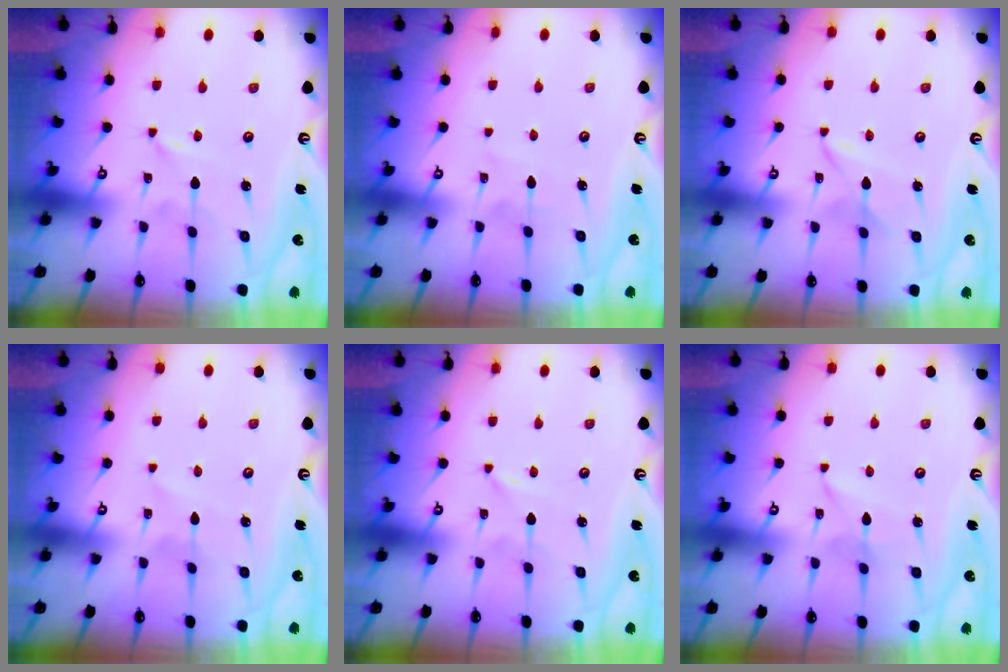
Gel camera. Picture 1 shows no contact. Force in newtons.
{"total": 3.6, "press": 3.5, "slide": 0.4}
{"total": 2.3, "press": 2.3, "slide": 0.2}
{"total": 2.6, "press": 2.6, "slide": 0.3}
{"total": 0.0}
{"total": 1.6, "press": 1.5, "slide": 0.2}